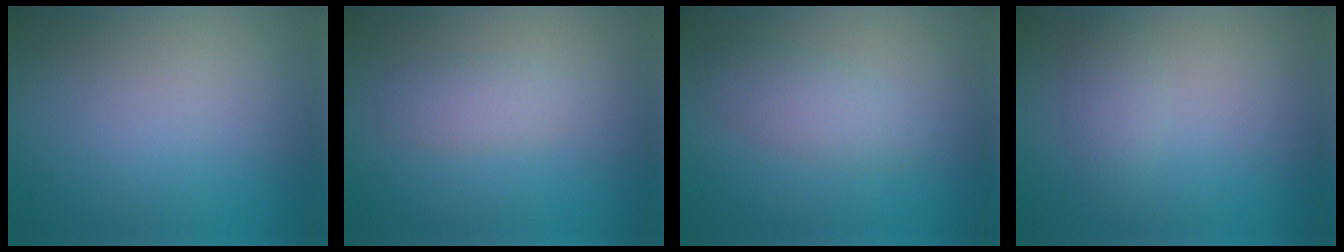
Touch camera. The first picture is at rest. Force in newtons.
{"total": 2.1, "press": 2.1, "slide": 0.0}
{"total": 2.7, "press": 2.7, "slide": 0.1}
{"total": 1.8, "press": 1.8, "slide": 0.2}